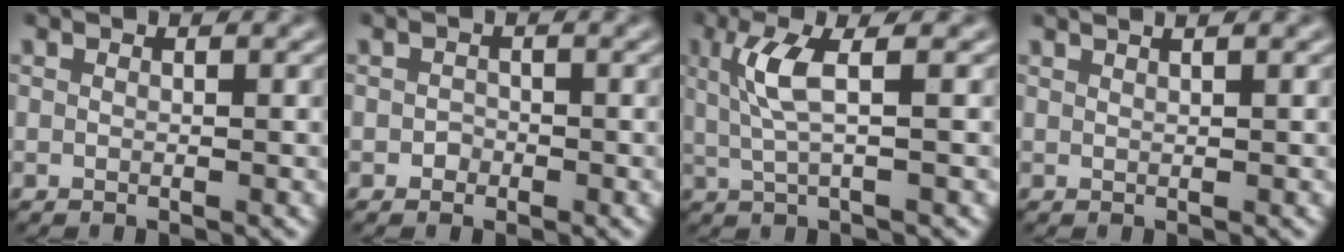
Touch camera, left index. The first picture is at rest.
{"total": 0.9, "force": [-0.4, 0.8, 0.1], "torque": [0.003, -0.001, -0.009]}
{"total": 3.6, "force": [0.8, 0.7, 3.4], "torque": [-0.077, 0.000, 0.018]}
{"total": 1.5, "force": [1.0, 0.6, 1.0], "torque": [0.001, -0.003, 0.000]}